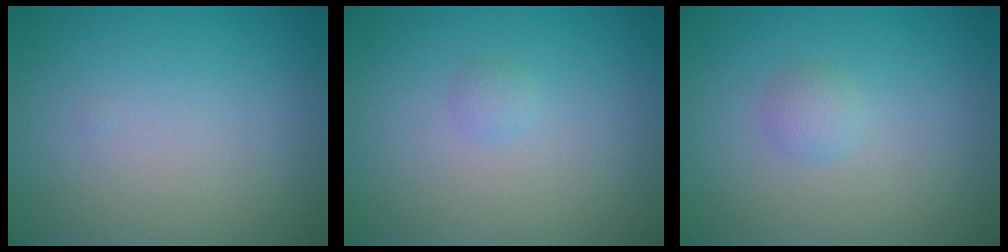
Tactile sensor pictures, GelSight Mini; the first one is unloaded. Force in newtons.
{"total": 0.7, "press": 0.7, "slide": 0.0}
{"total": 1.2, "press": 1.2, "slide": 0.0}